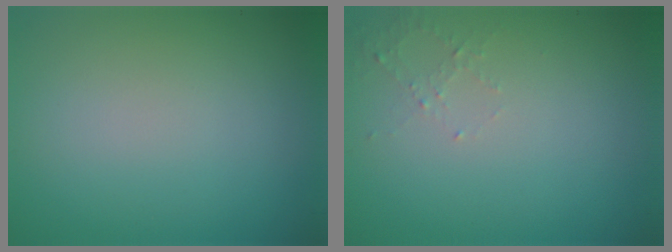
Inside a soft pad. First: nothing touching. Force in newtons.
{"total": 1.1, "press": 1.0, "slide": 0.4}